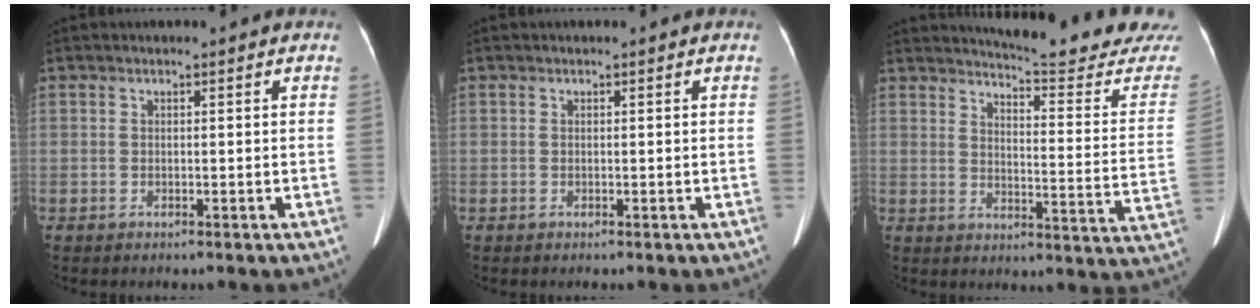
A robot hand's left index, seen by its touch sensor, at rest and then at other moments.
{"total": 0.0}
{"total": 19.9, "force": [19.3, -0.4, 4.7], "torque": [-0.071, -0.143, 0.214]}